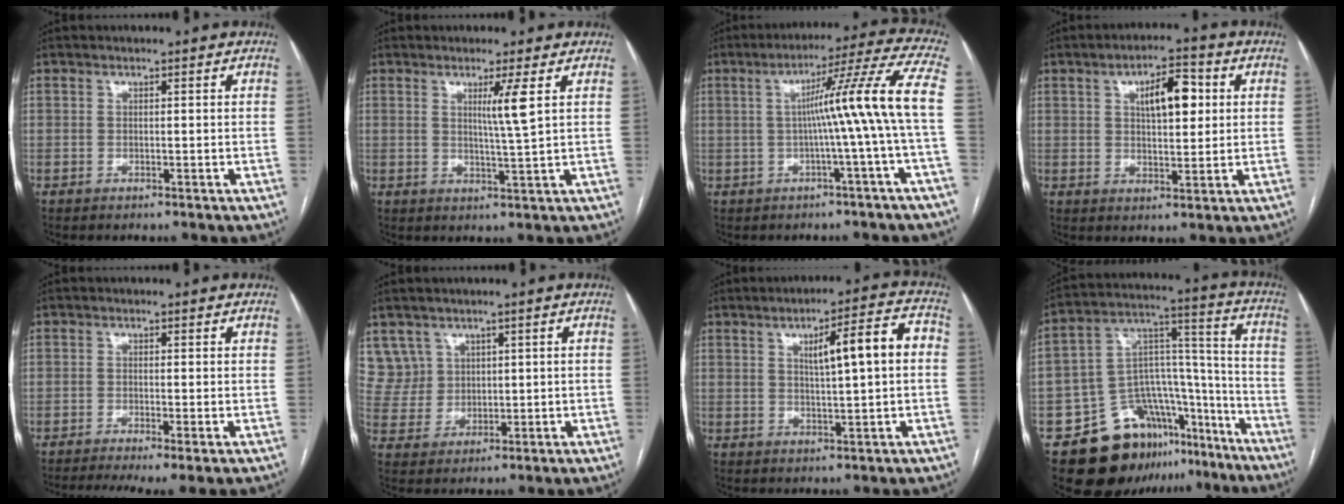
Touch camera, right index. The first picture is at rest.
{"total": 4.2, "force": [1.5, -1.2, 3.7], "torque": [-0.066, -0.014, 0.029]}
{"total": 12.0, "force": [-0.8, -2.5, 11.7], "torque": [-0.158, 0.018, -0.009]}
{"total": 7.7, "force": [2.3, 2.8, 6.7], "torque": [-0.107, 0.014, 0.037]}
{"total": 6.1, "force": [-3.8, 0.9, 4.6], "torque": [-0.075, -0.009, -0.065]}
{"total": 6.5, "force": [3.5, 5.4, 0.0], "torque": [0.001, 0.015, 0.083]}
{"total": 8.8, "force": [1.5, 1.1, 8.6], "torque": [-0.128, 0.020, 0.023]}
{"total": 20.1, "force": [-13.7, 11.9, 8.7], "torque": [-0.119, 0.089, -0.203]}